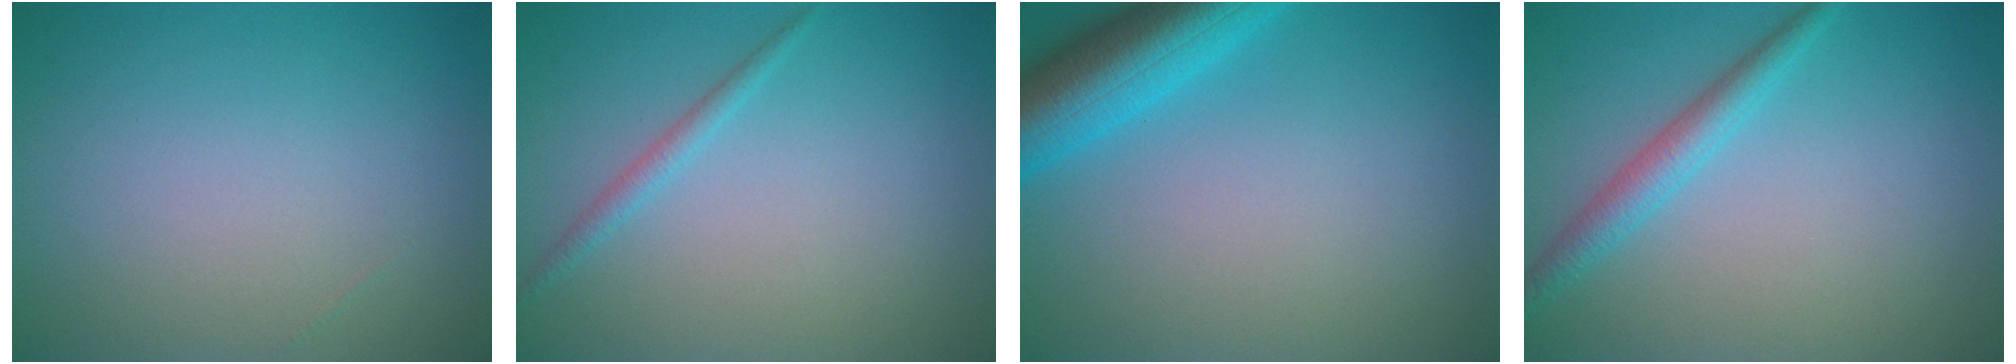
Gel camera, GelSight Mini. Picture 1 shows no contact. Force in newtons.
{"total": 1.3, "press": 1.3, "slide": 0.0}
{"total": 7.1, "press": 7.1, "slide": 0.5}
{"total": 2.6, "press": 2.6, "slide": 0.1}